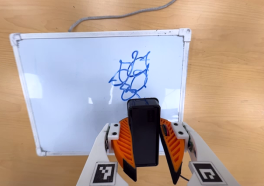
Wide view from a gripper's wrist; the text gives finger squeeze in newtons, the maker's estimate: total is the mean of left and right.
{"total": 10.1, "left": 10.4, "right": 9.8}